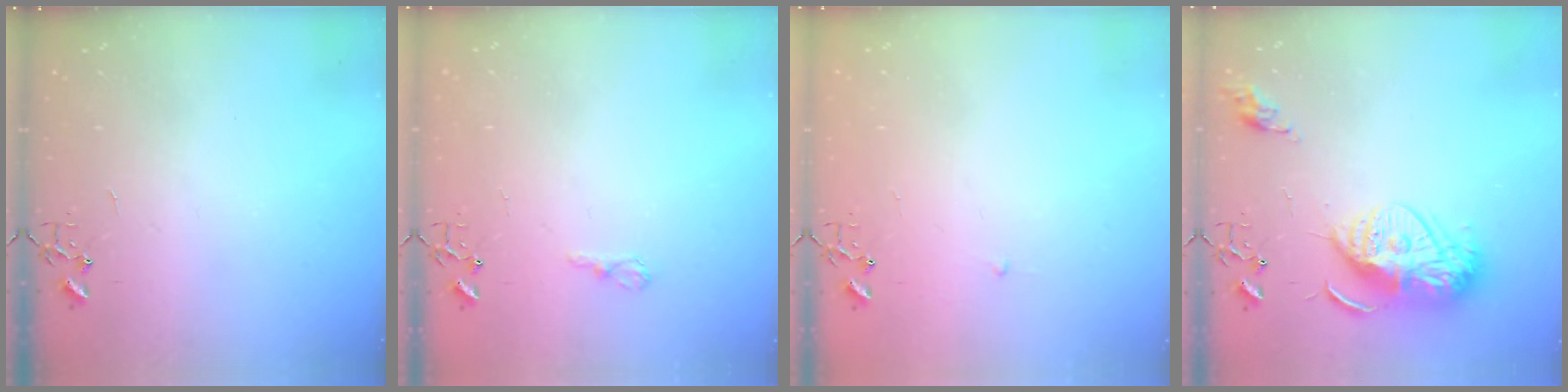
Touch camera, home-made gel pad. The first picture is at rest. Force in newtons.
{"total": 7.3, "press": 7.3, "slide": 0.9}
{"total": 2.3, "press": 2.3, "slide": 0.3}
{"total": 15.5, "press": 15.4, "slide": 1.4}